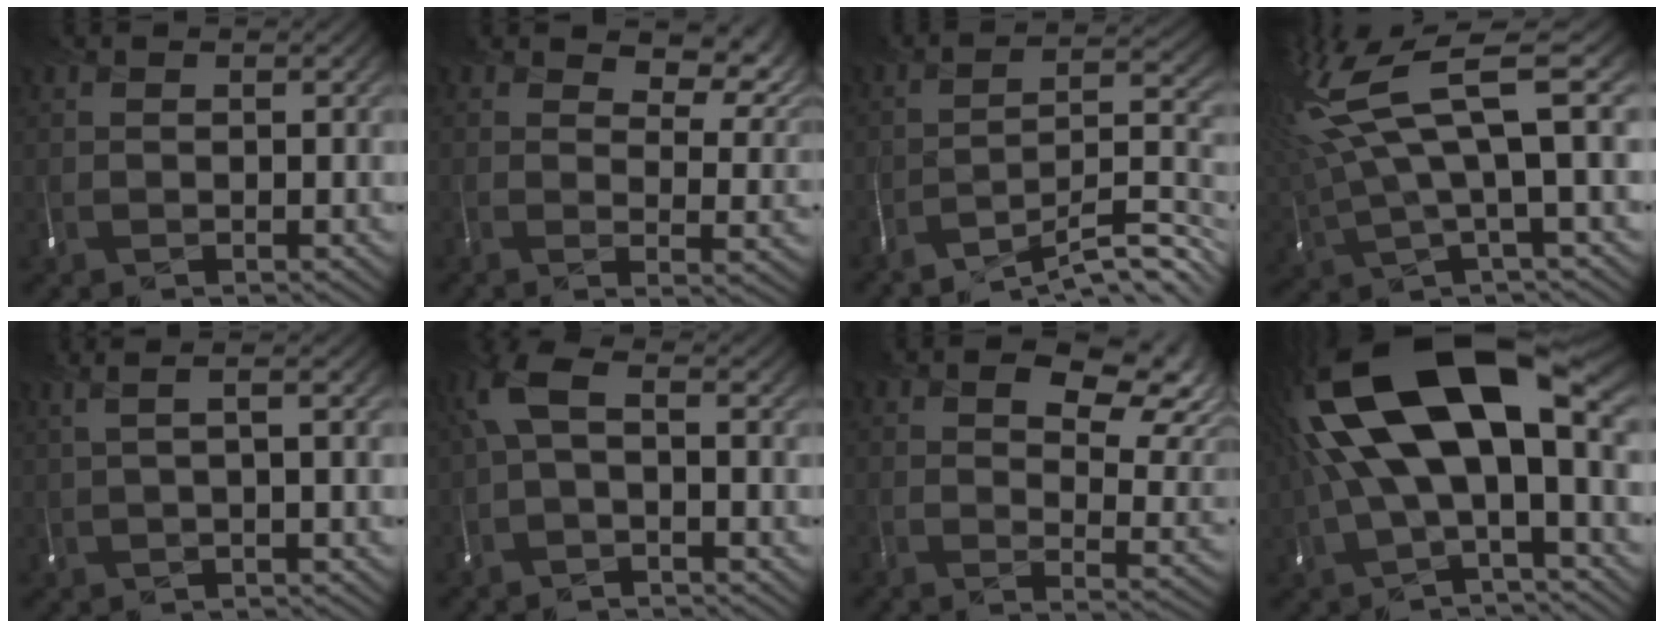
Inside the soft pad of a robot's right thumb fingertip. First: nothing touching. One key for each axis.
{"total": 6.5, "fx": 3.9, "fy": 2.5, "fz": 4.6, "tx": -0.071, "ty": -0.009, "tz": 0.065}
{"total": 9.5, "fx": -8.1, "fy": 0.4, "fz": 5.1, "tx": -0.065, "ty": 0.008, "tz": -0.141}
{"total": 11.8, "fx": 4.0, "fy": 2.5, "fz": 10.8, "tx": -0.245, "ty": 0.012, "tz": 0.080}
{"total": 1.7, "fx": 0.3, "fy": -0.4, "fz": 1.6, "tx": -0.018, "ty": 0.004, "tz": 0.004}
{"total": 3.3, "fx": -0.4, "fy": 1.4, "fz": 3.0, "tx": -0.081, "ty": 0.009, "tz": -0.017}
{"total": 8.2, "fx": 3.5, "fy": 3.9, "fz": 6.4, "tx": -0.085, "ty": -0.007, "tz": 0.047}
{"total": 15.9, "fx": 2.0, "fy": 7.0, "fz": 14.2, "tx": -0.296, "ty": -0.001, "tz": 0.040}